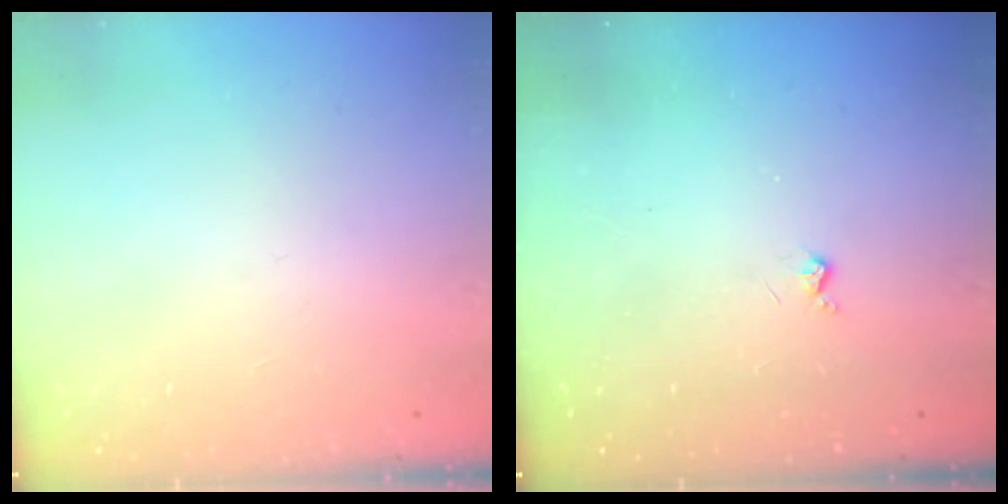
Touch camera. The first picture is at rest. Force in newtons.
{"total": 2.6, "press": 2.6, "slide": 0.5}